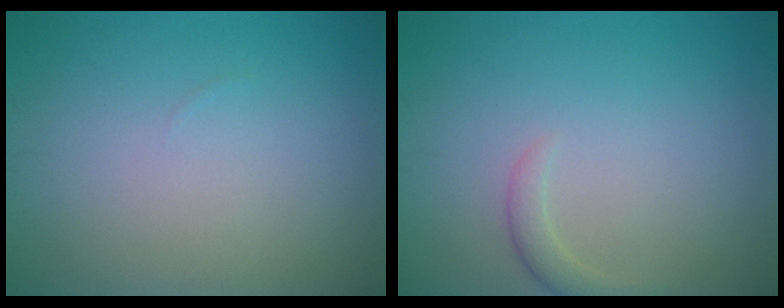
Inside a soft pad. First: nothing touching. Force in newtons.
{"total": 1.4, "press": 1.4, "slide": 0.1}